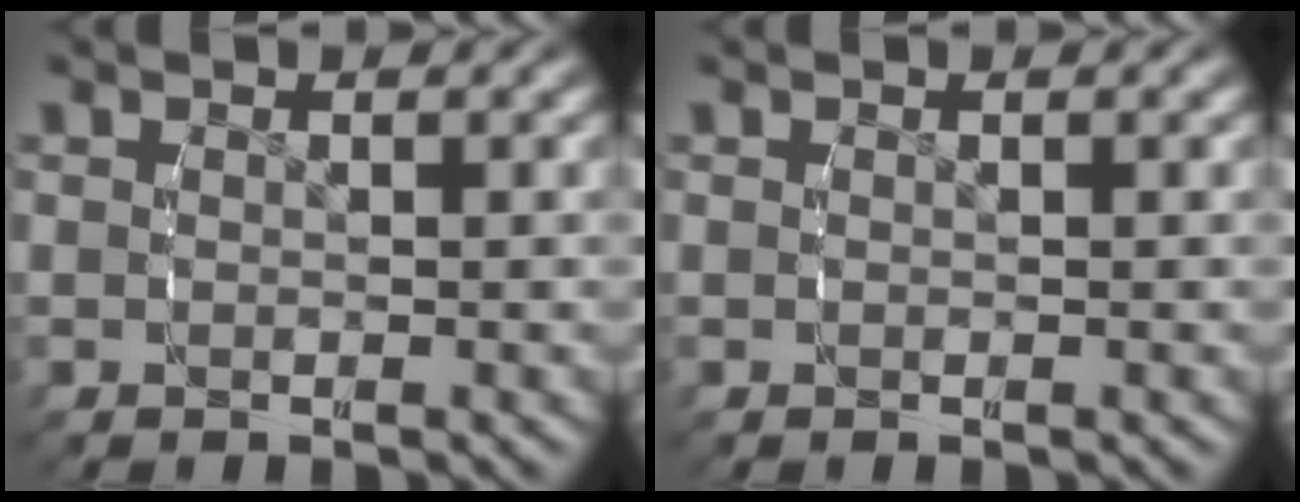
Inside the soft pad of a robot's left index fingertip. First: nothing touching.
{"total": 0.0}